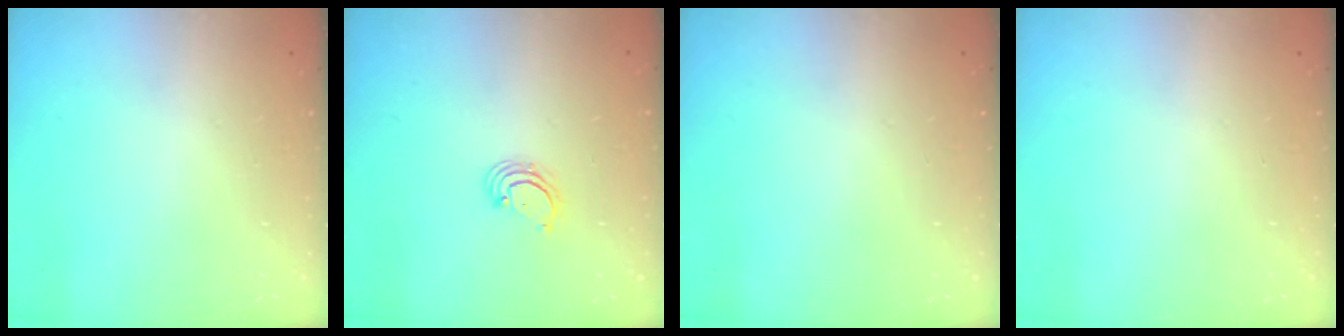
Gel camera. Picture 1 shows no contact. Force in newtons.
{"total": 2.6, "press": 2.6, "slide": 0.3}
{"total": 0.0}
{"total": 0.0}